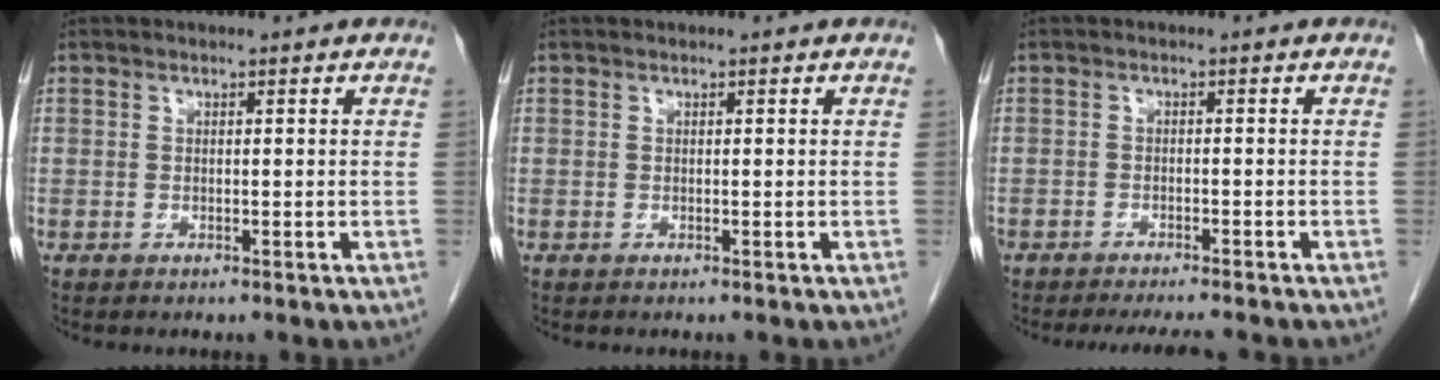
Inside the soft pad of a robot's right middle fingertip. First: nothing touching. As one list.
[{"total": 0.0}, {"total": 5.7, "force": [-5.1, 0.8, 2.4], "torque": [-0.026, -0.008, -0.075]}]